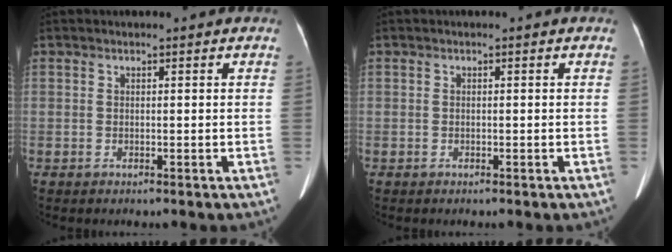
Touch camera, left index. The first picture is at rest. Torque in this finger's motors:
{"motor_torque": [0.09, -0.06, 0.00, 0.01]}